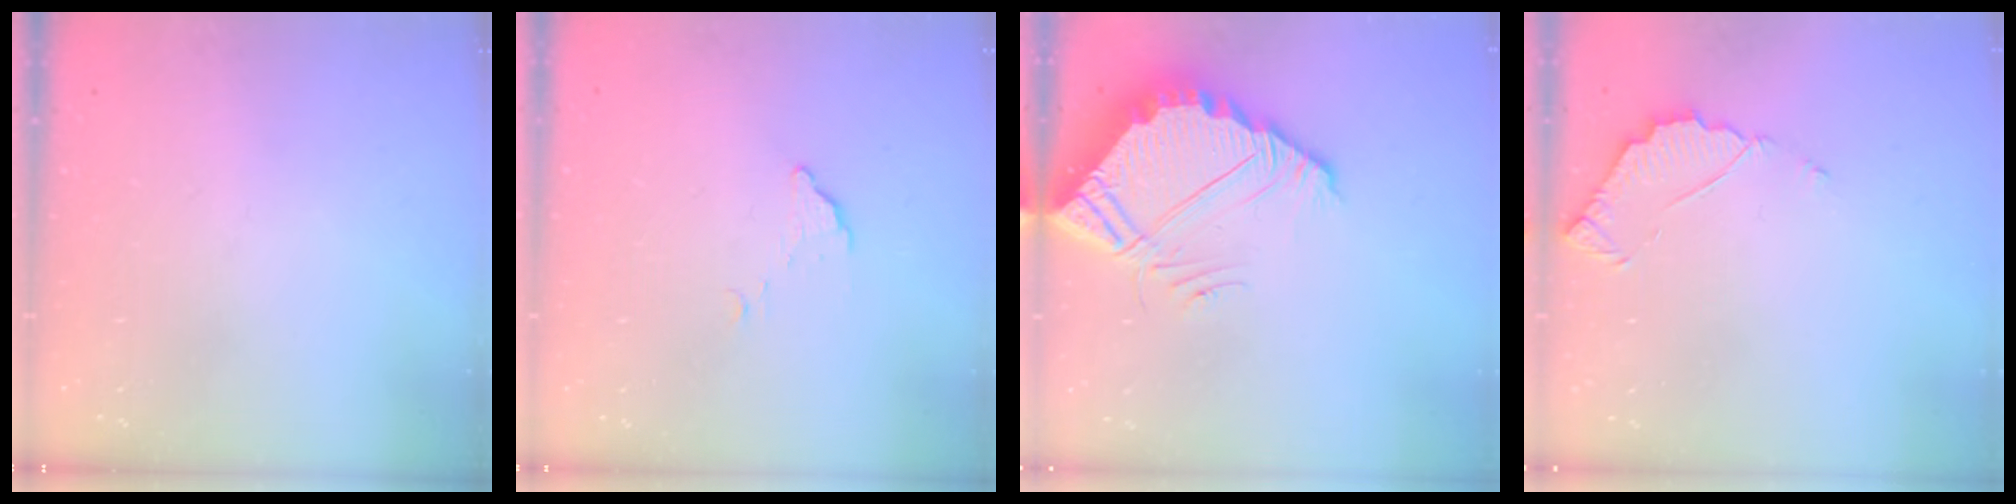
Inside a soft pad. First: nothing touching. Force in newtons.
{"total": 3.6, "press": 3.6, "slide": 0.2}
{"total": 7.1, "press": 7.1, "slide": 0.3}
{"total": 3.8, "press": 3.7, "slide": 0.3}